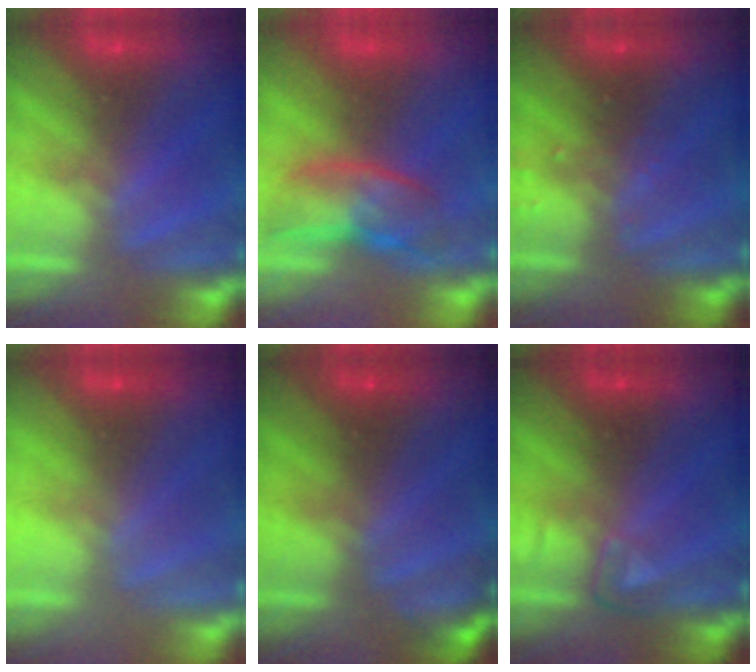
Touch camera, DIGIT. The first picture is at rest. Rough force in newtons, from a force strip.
{"total": 2.7}
{"total": 2.9}
{"total": 2.9}
{"total": 2.2}
{"total": 3.1}